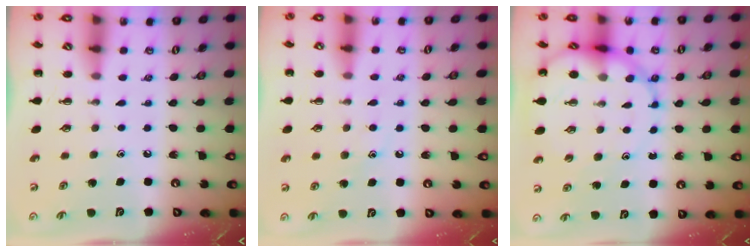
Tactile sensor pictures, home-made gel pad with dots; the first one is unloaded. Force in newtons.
{"total": 8.2, "press": 8.1, "slide": 1.5}
{"total": 10.8, "press": 10.3, "slide": 2.9}